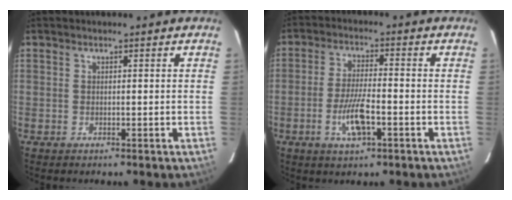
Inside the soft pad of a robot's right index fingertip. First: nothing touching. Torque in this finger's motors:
{"motor_torque": [0.07, -0.11, 0.10, 0.06]}